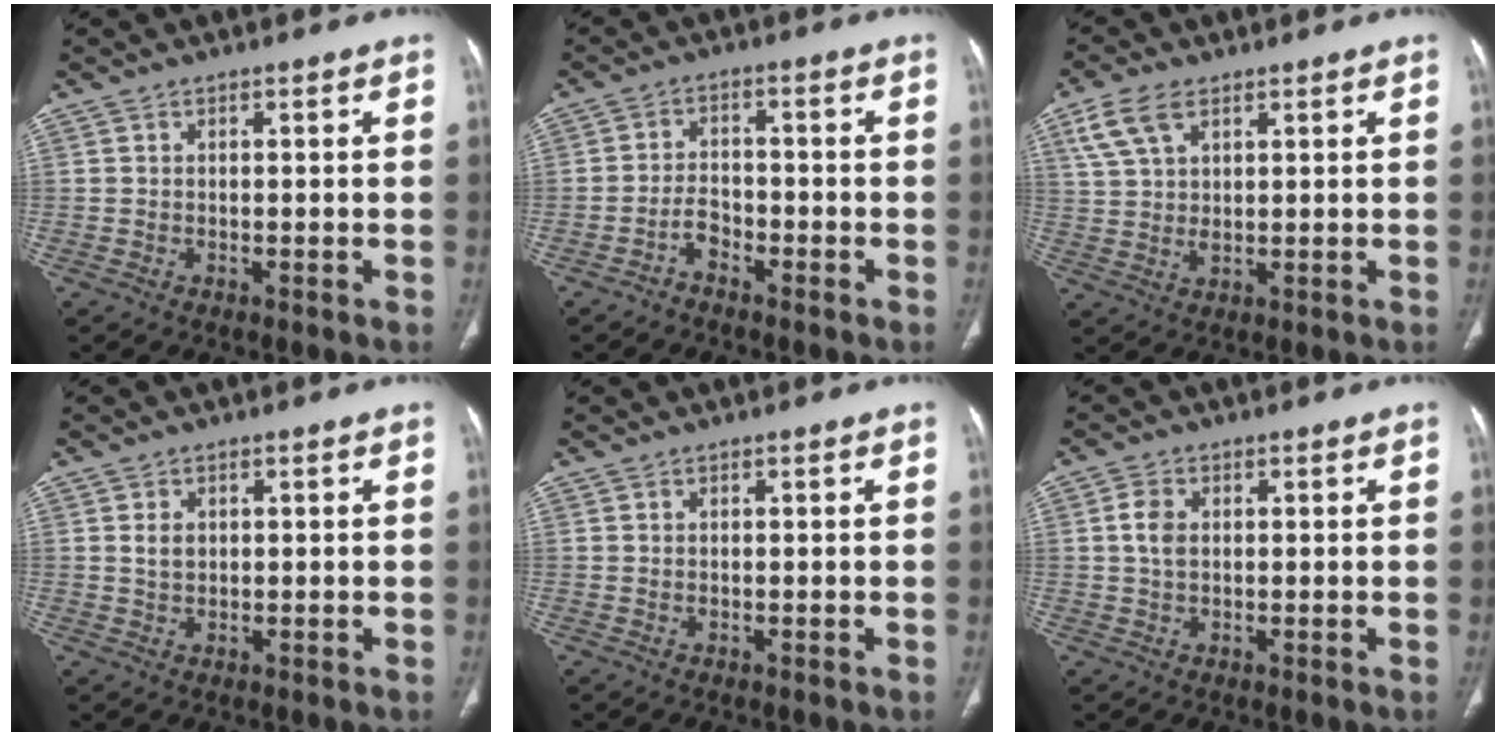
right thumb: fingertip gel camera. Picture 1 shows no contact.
{"total": 3.4, "force": [-2.5, 1.7, 1.5], "torque": [-0.024, 0.023, -0.046]}
{"total": 7.6, "force": [3.7, 4.0, 5.2], "torque": [-0.110, -0.004, 0.077]}
{"total": 2.4, "force": [0.6, 1.7, 1.5], "torque": [-0.018, -0.003, 0.015]}
{"total": 0.0}
{"total": 3.5, "force": [0.5, 2.4, 2.5], "torque": [-0.051, 0.005, 0.008]}